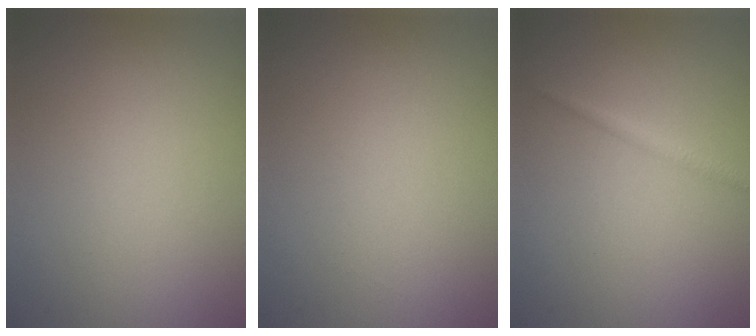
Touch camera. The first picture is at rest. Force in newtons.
{"total": 0.0}
{"total": 1.1, "press": 1.1, "slide": 0.0}